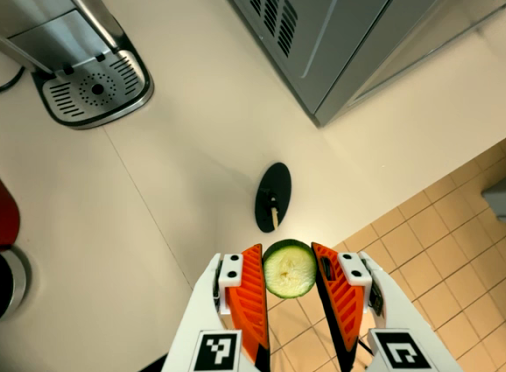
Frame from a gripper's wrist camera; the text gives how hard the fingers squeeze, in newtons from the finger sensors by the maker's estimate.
{"total": 8.2, "left": 7.9, "right": 8.4}